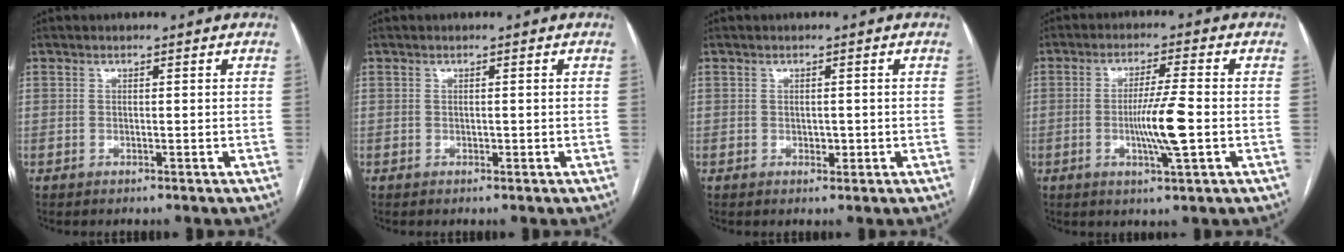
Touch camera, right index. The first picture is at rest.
{"total": 0.0}
{"total": 1.1, "force": [-0.2, 0.8, 0.7], "torque": [-0.009, 0.000, 0.000]}
{"total": 7.2, "force": [-1.4, -0.2, 7.1], "torque": [-0.129, -0.010, -0.025]}